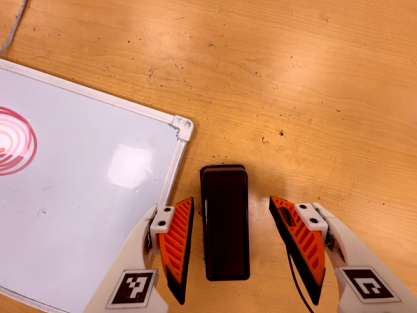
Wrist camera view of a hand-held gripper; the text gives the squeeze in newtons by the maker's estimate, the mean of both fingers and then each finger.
{"total": 0.0}